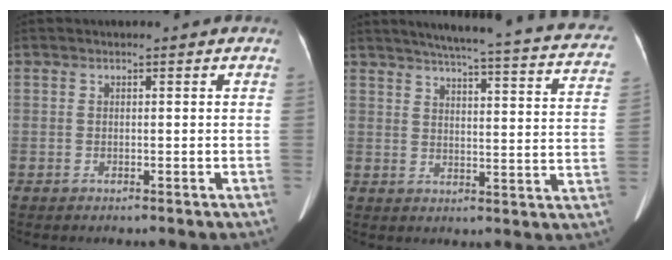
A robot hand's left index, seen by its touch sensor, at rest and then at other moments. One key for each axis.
{"total": 26.0, "fx": 22.7, "fy": 2.5, "fz": 12.5, "tx": -0.168, "ty": -0.038, "tz": 0.254}